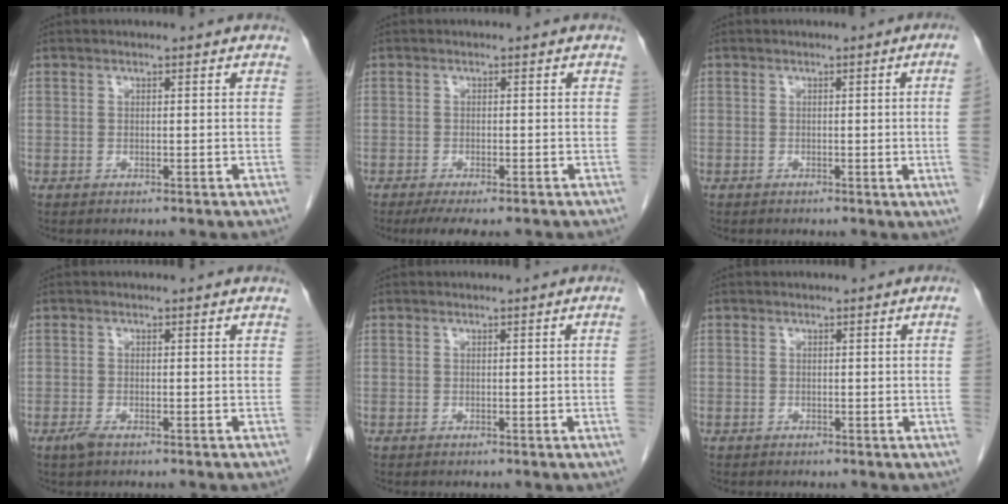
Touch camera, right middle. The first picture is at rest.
{"total": 5.5, "force": [-4.3, 1.2, 3.3], "torque": [-0.041, -0.011, -0.064]}
{"total": 5.0, "force": [-0.3, -1.9, 4.6], "torque": [-0.047, -0.009, -0.003]}
{"total": 1.5, "force": [-1.0, 0.4, 1.0], "torque": [-0.027, -0.003, -0.019]}
{"total": 1.7, "force": [-0.2, -0.8, 1.4], "torque": [-0.011, -0.001, -0.002]}
{"total": 1.8, "force": [-0.2, -0.9, 1.6], "torque": [-0.015, -0.001, -0.003]}